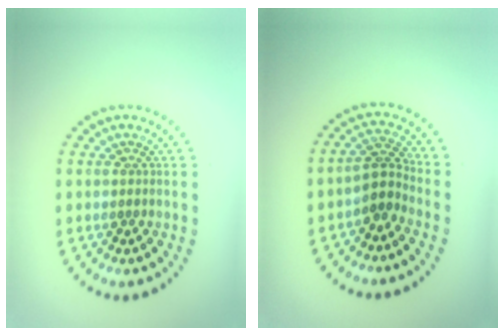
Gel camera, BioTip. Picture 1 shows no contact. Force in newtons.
{"total": 2.5, "press": 2.0, "slide": 1.6}